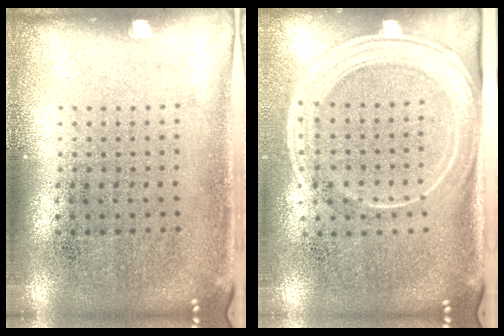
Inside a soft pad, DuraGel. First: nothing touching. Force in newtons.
{"total": 2.1, "press": 1.8, "slide": 1.1}